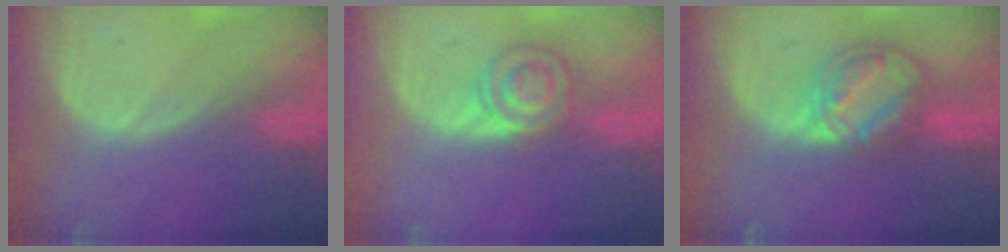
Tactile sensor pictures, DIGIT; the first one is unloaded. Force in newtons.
{"total": 5.2, "press": 5.2, "slide": 0.4}
{"total": 8.1, "press": 6.9, "slide": 4.1}